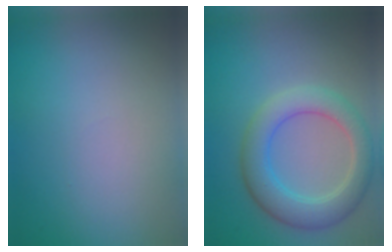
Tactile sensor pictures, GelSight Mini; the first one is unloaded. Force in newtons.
{"total": 4.9, "press": 4.9, "slide": 0.3}